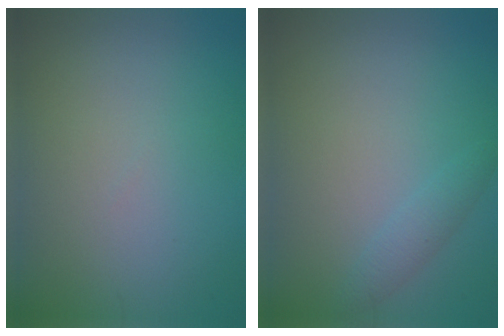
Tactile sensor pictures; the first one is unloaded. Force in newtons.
{"total": 1.4, "press": 1.4, "slide": 0.1}